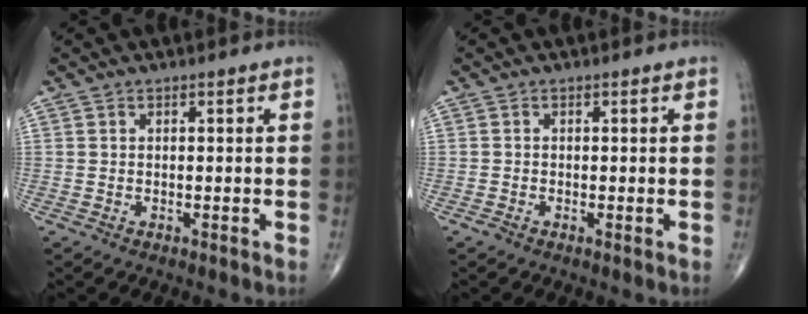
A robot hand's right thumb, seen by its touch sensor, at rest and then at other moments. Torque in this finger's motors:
{"motor_torque": [0.51, -0.10, 0.04, -0.28, 0.03]}